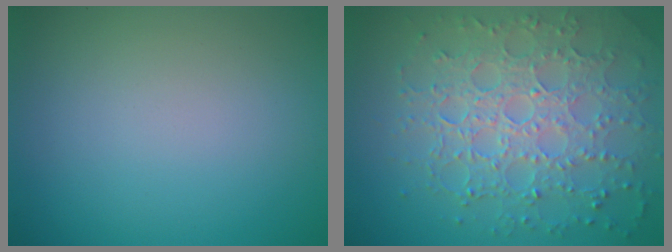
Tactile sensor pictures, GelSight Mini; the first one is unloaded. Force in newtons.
{"total": 7.9, "press": 5.7, "slide": 5.4}